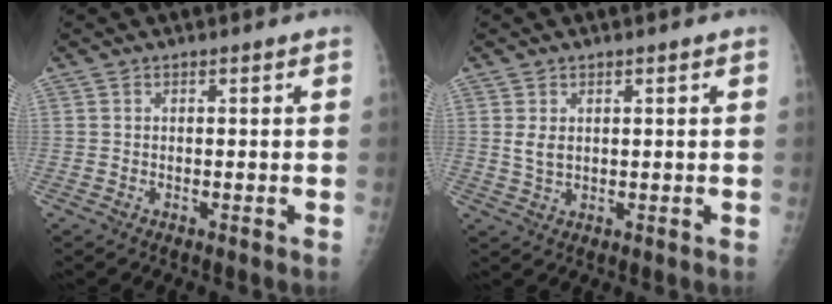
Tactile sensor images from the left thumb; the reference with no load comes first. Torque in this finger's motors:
{"motor_torque": [0.72, 0.73, 0.10, -0.28, 0.01]}